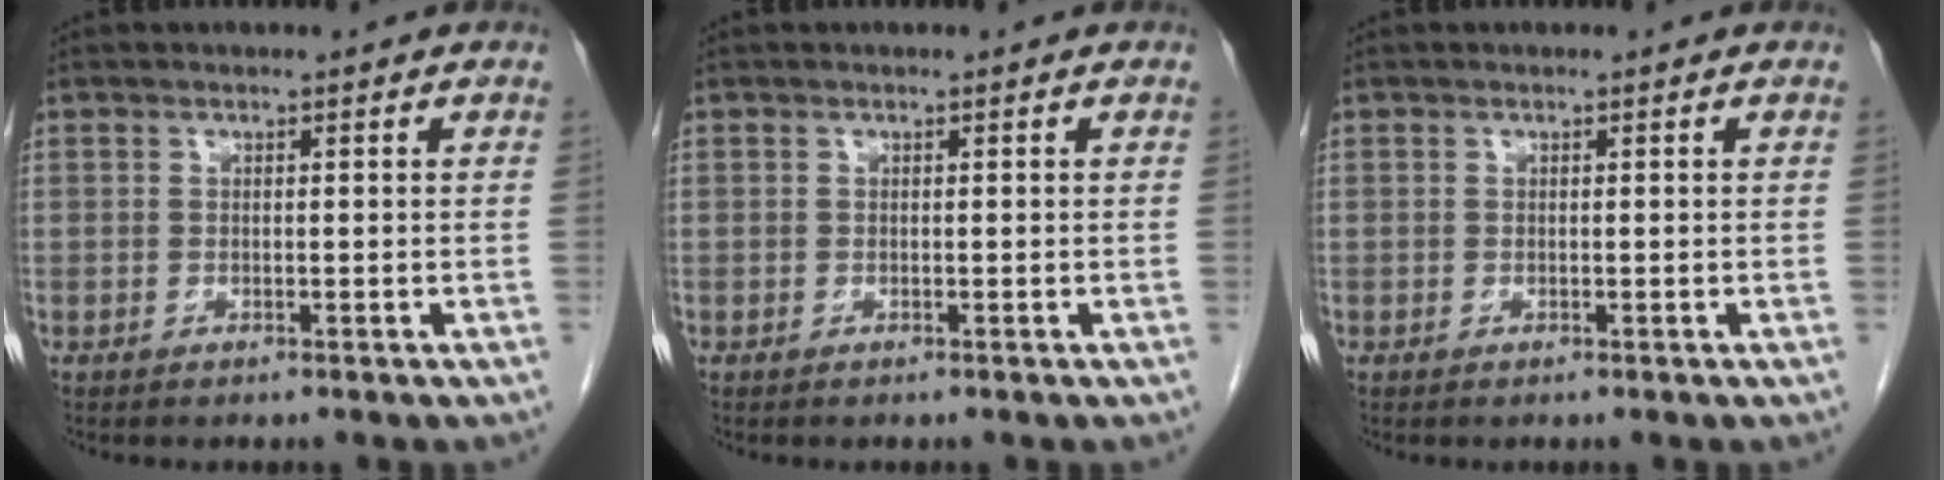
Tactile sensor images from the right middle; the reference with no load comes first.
{"total": 0.0}
{"total": 0.0}